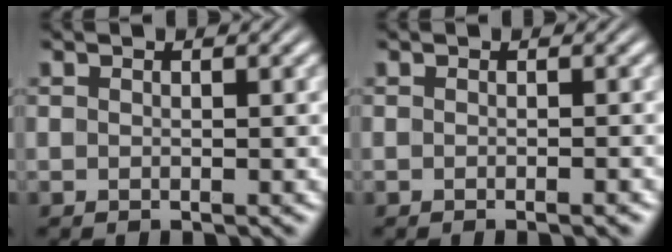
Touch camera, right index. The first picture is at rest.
{"total": 0.8, "force": [-0.7, 0.0, 0.3], "torque": [-0.002, 0.004, -0.013]}